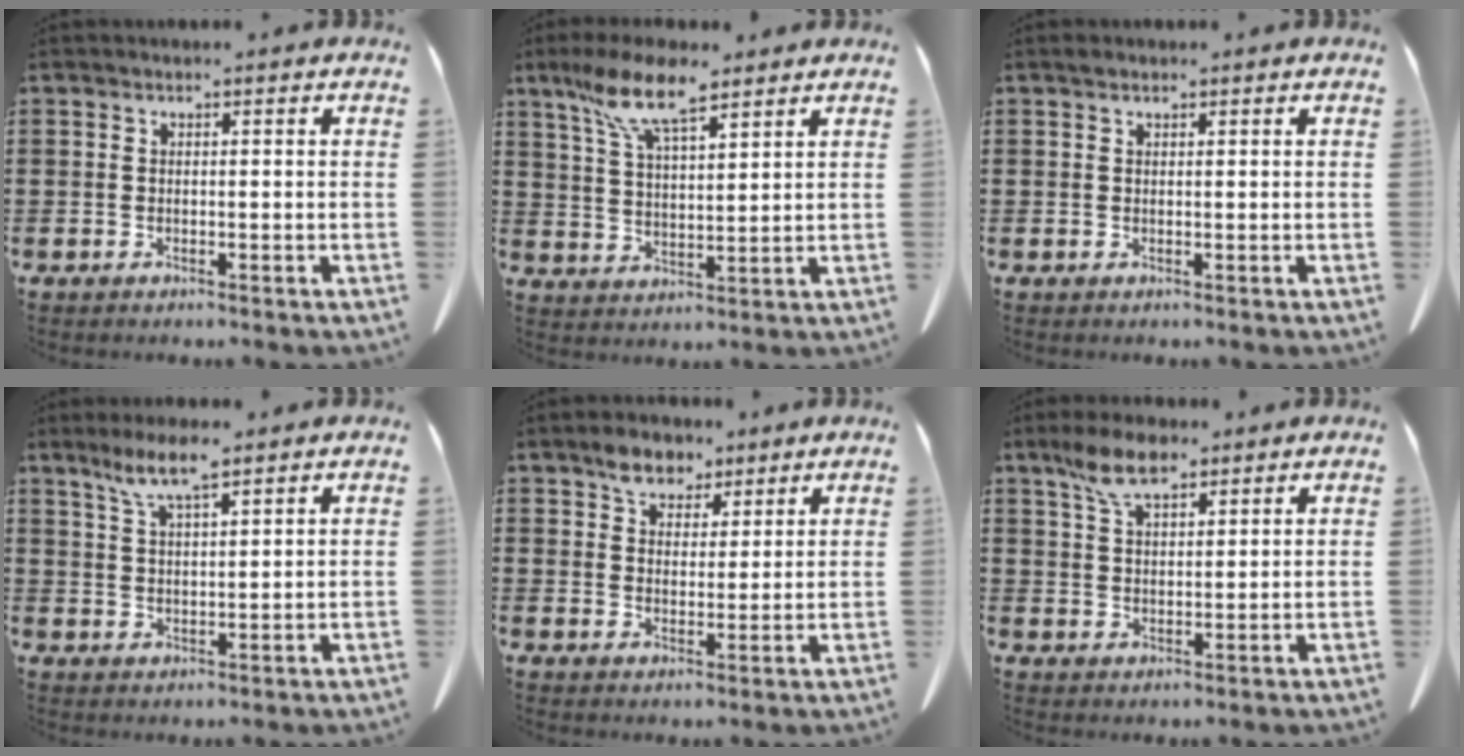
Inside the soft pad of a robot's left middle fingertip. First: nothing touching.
{"total": 9.6, "force": [6.8, 2.6, 6.2], "torque": [-0.139, -0.011, 0.125]}
{"total": 0.7, "force": [0.6, 0.2, 0.4], "torque": [-0.009, -0.001, 0.012]}
{"total": 6.2, "force": [4.2, 0.9, 4.4], "torque": [-0.096, -0.005, 0.075]}
{"total": 5.2, "force": [4.0, 2.9, 1.4], "torque": [-0.035, 0.002, 0.076]}
{"total": 6.9, "force": [4.7, 2.7, 4.2], "torque": [-0.096, 0.000, 0.087]}